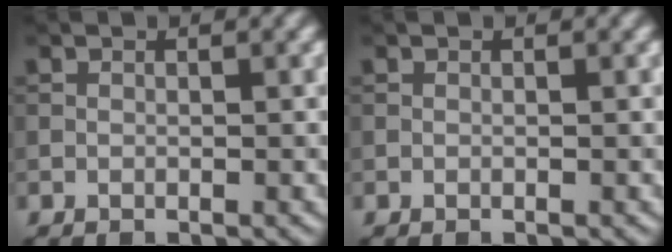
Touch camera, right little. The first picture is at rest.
{"total": 0.0}